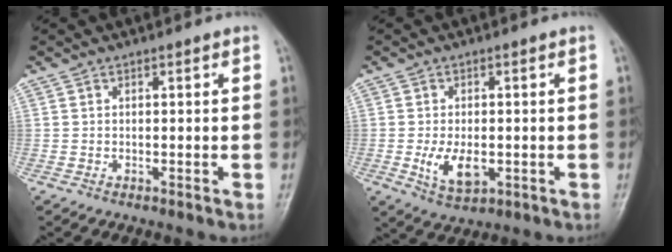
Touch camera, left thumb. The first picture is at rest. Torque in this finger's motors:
{"motor_torque": [-0.08, 0.56, 0.67, 0.10, 0.07]}